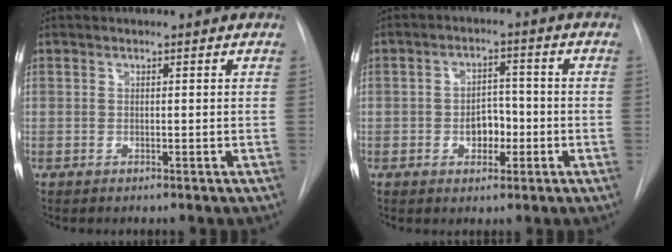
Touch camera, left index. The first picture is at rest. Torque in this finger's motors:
{"motor_torque": [0.44, 0.09, 0.09, 0.03]}